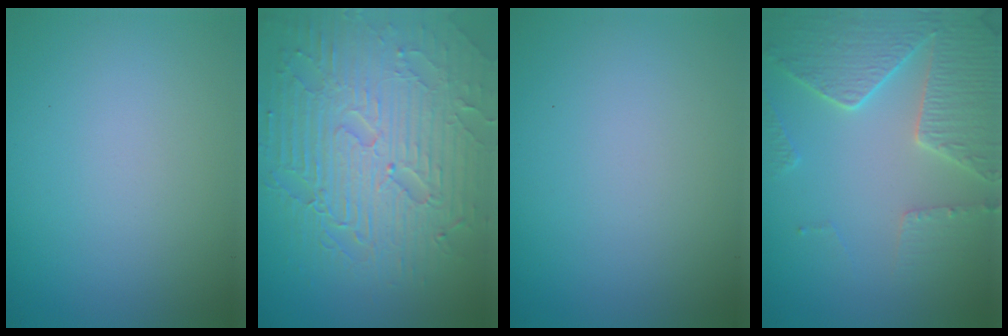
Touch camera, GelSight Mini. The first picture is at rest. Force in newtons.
{"total": 8.8, "press": 6.2, "slide": 6.1}
{"total": 0.0}
{"total": 5.0, "press": 4.5, "slide": 2.2}